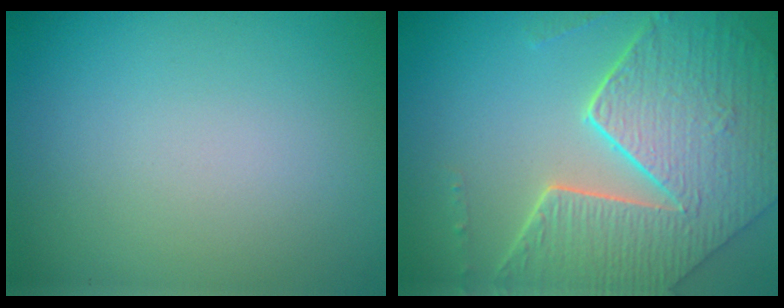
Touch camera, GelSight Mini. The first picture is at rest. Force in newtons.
{"total": 8.9, "press": 6.3, "slide": 6.3}